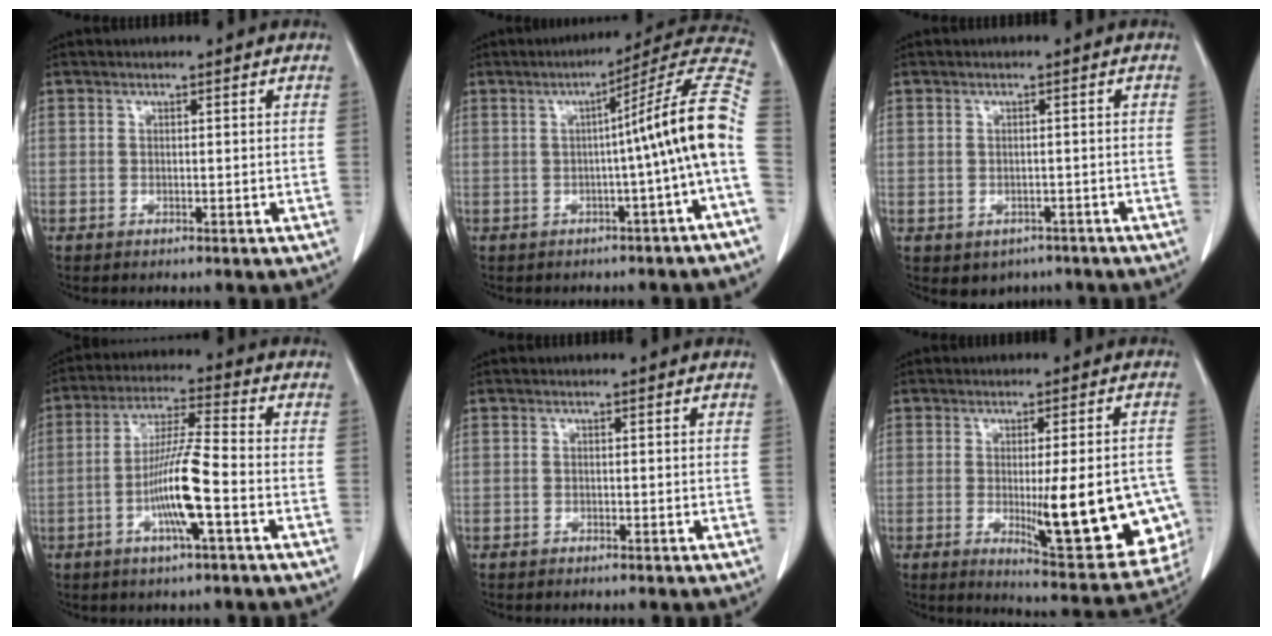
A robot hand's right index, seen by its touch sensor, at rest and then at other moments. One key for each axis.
{"total": 13.2, "fx": -1.1, "fy": -2.1, "fz": 13.0, "tx": -0.155, "ty": 0.030, "tz": -0.027}
{"total": 3.6, "fx": -2.0, "fy": 2.9, "fz": 0.8, "tx": -0.002, "ty": 0.007, "tz": -0.020}
{"total": 10.3, "fx": -3.1, "fy": 0.1, "fz": 9.8, "tx": -0.192, "ty": -0.002, "tz": -0.062}
{"total": 0.0}
{"total": 17.7, "fx": -3.4, "fy": 3.8, "fz": 17.0, "tx": -0.146, "ty": -0.005, "tz": -0.022}